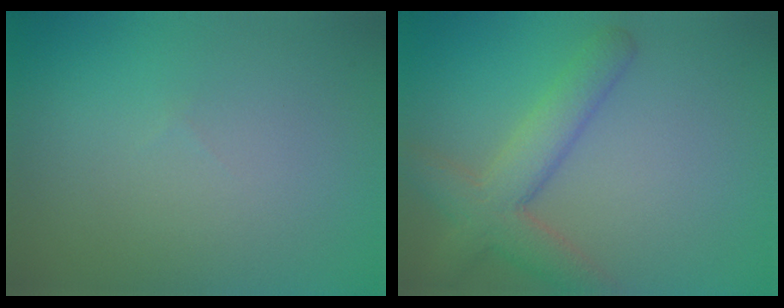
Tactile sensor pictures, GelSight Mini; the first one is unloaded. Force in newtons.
{"total": 5.0, "press": 5.0, "slide": 0.3}